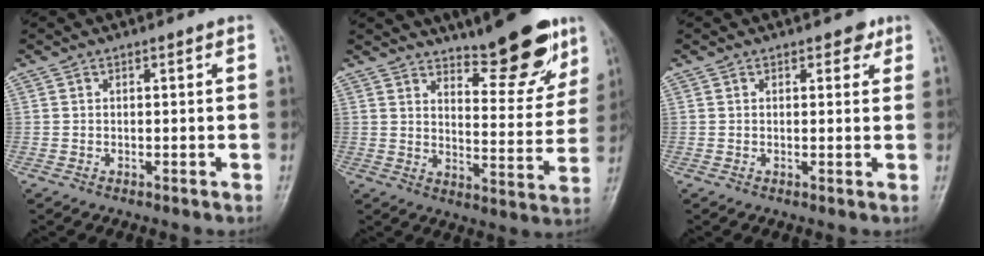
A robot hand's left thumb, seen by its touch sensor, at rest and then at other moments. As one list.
[{"total": 15.6, "force": [11.3, 4.9, 9.6], "torque": [-0.088, -0.072, 0.164]}, {"total": 2.2, "force": [1.4, 1.4, 1.1], "torque": [0.003, -0.004, 0.014]}]